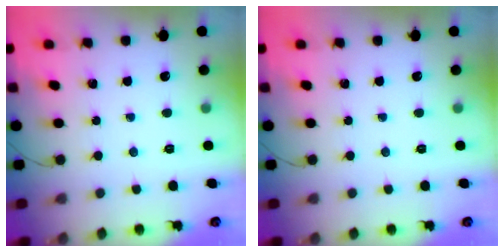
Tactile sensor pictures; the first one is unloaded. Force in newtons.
{"total": 0.0}